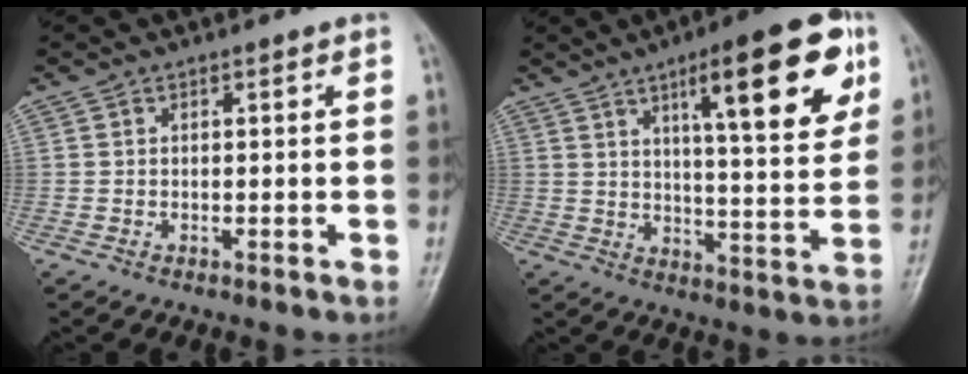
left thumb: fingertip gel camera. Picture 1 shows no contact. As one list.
[{"total": 18.7, "force": [8.6, 4.8, 15.9], "torque": [-0.196, -0.029, 0.122]}]